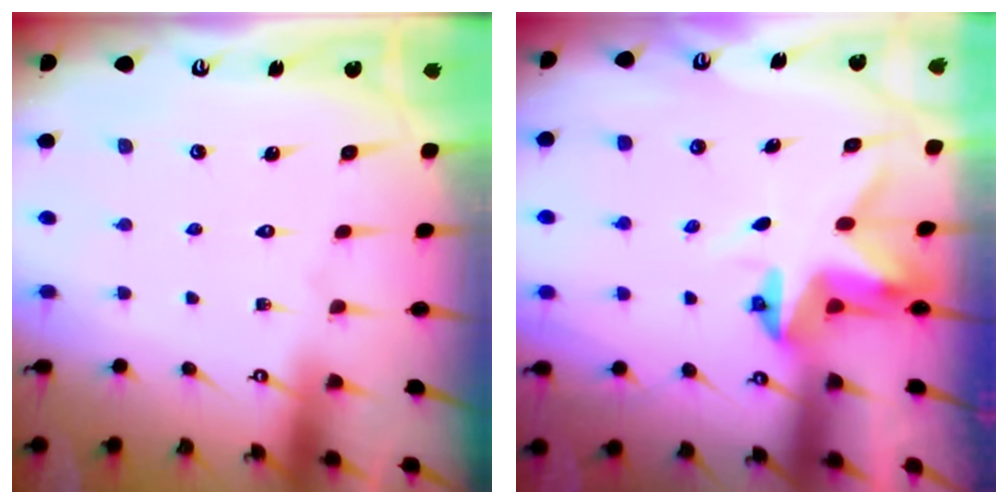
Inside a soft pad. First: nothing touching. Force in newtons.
{"total": 3.9, "press": 3.9, "slide": 0.2}